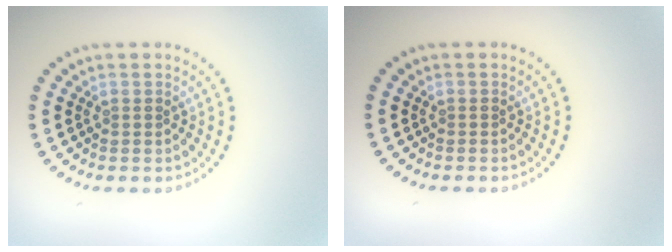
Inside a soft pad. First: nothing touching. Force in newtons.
{"total": 0.0}